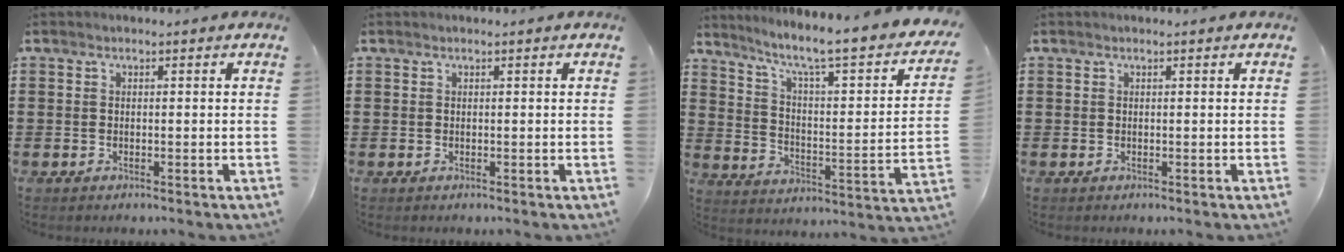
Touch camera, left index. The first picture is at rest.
{"total": 0.0}
{"total": 6.2, "force": [4.4, 0.4, 4.4], "torque": [-0.105, -0.040, 0.060]}
{"total": 0.0}